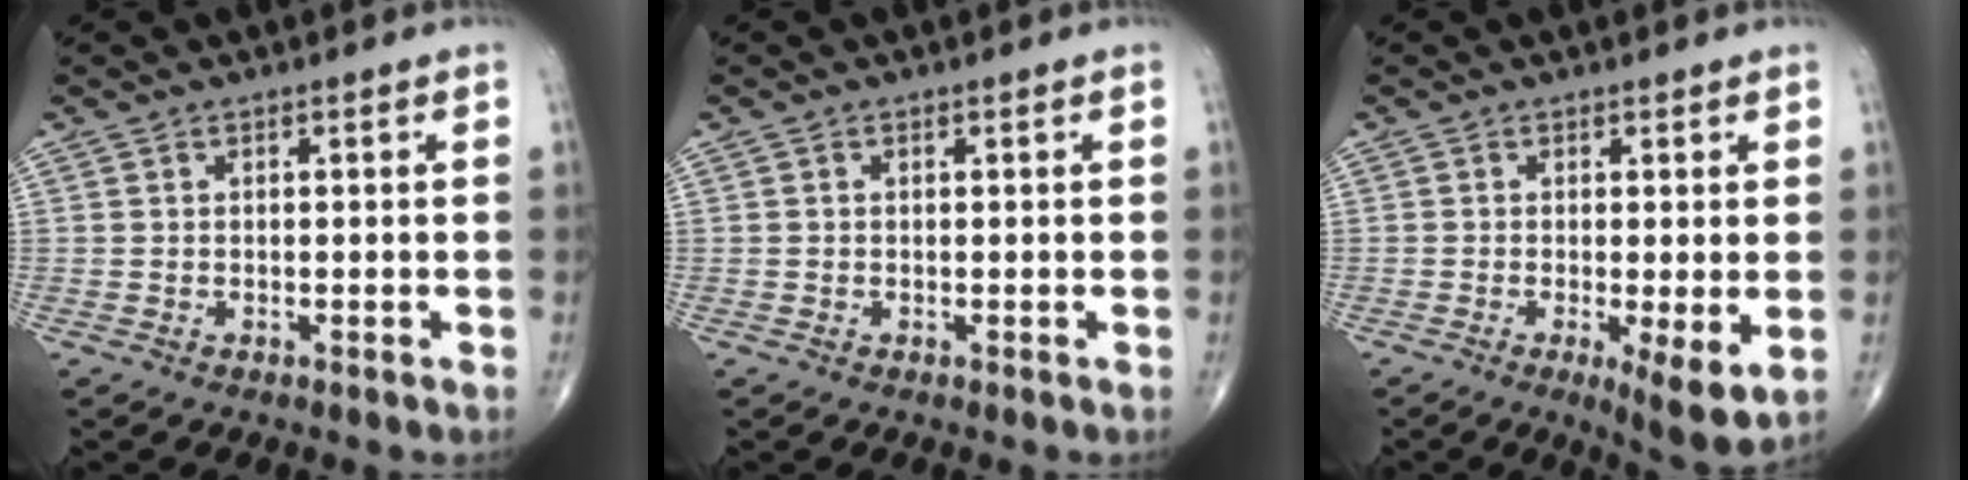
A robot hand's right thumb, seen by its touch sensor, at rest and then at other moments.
{"total": 0.0}
{"total": 6.3, "force": [-1.2, 1.5, 6.0], "torque": [-0.097, -0.021, -0.021]}